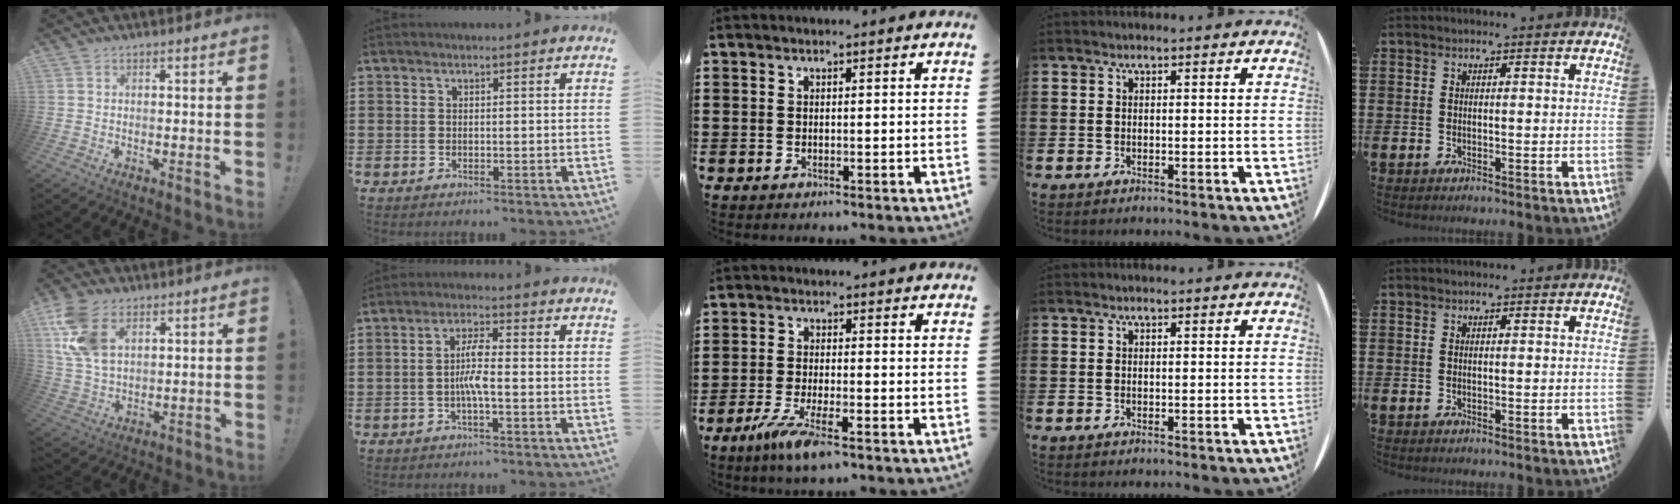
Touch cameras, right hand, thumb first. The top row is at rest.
{"thumb": {"total": 13.4, "force": [5.7, 8.3, 8.9], "torque": [-0.179, -0.009, 0.112]}, "index": {"total": 4.9, "force": [-1.0, 1.0, 4.8], "torque": [-0.100, 0.001, -0.025]}, "middle": {"total": 5.9, "force": [-3.7, 0.8, 4.6], "torque": [-0.105, -0.019, -0.070]}}